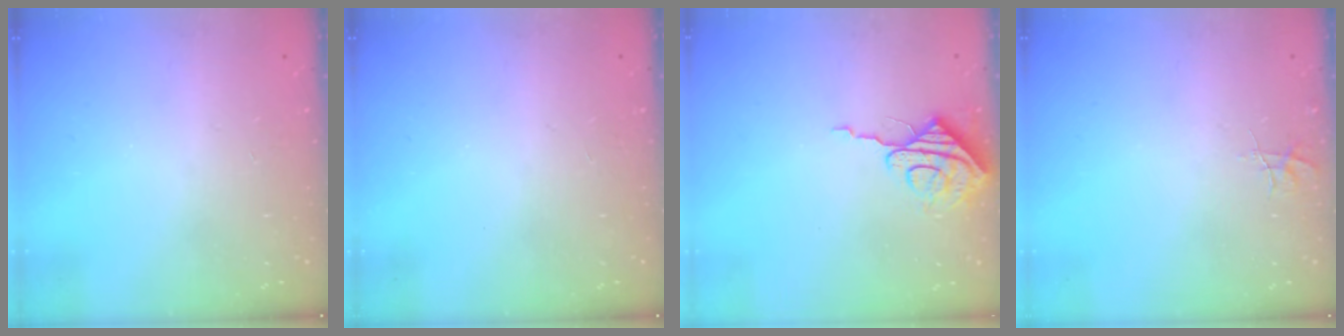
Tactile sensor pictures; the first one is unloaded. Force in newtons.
{"total": 0.0}
{"total": 8.2, "press": 8.2, "slide": 0.5}
{"total": 3.3, "press": 3.3, "slide": 0.4}